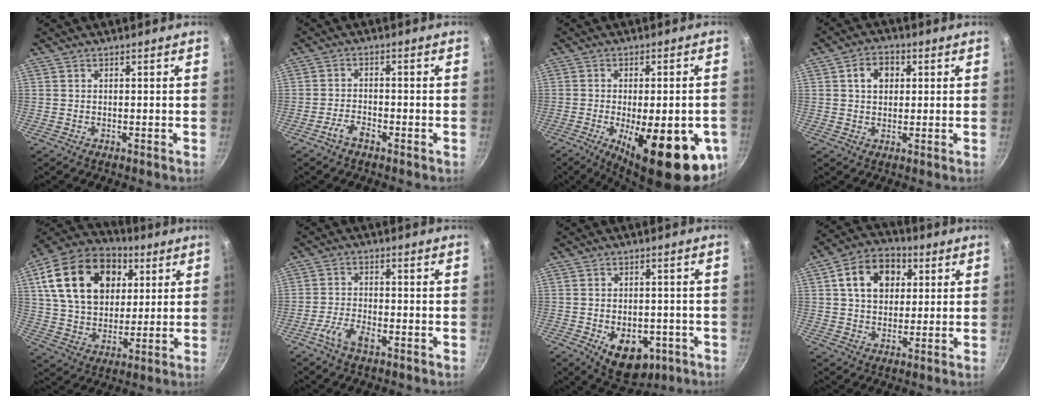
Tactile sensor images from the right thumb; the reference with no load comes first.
{"total": 3.1, "force": [-2.2, 1.3, 1.9], "torque": [-0.037, 0.021, -0.043]}
{"total": 21.3, "force": [-6.9, 7.2, 18.8], "torque": [-0.227, -0.004, -0.086]}
{"total": 5.8, "force": [1.5, 4.3, 3.5], "torque": [-0.033, 0.008, 0.018]}
{"total": 24.1, "force": [7.3, 17.0, 15.4], "torque": [-0.252, 0.001, 0.123]}
{"total": 5.9, "force": [-2.9, 2.6, 4.4], "torque": [-0.090, 0.015, -0.059]}
{"total": 11.3, "force": [-3.9, 7.4, 7.6], "torque": [-0.072, 0.006, -0.037]}
{"total": 12.5, "force": [3.6, 9.3, 7.6], "torque": [-0.101, 0.013, 0.046]}